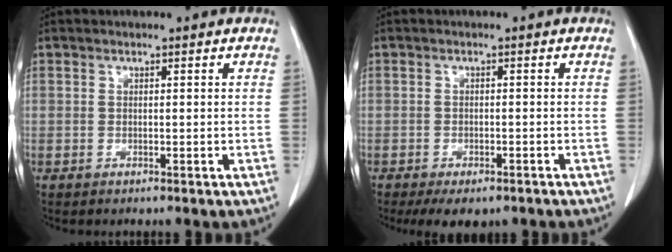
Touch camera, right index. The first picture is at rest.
{"total": 5.8, "force": [-4.3, 2.7, 2.9], "torque": [-0.034, -0.005, -0.056]}